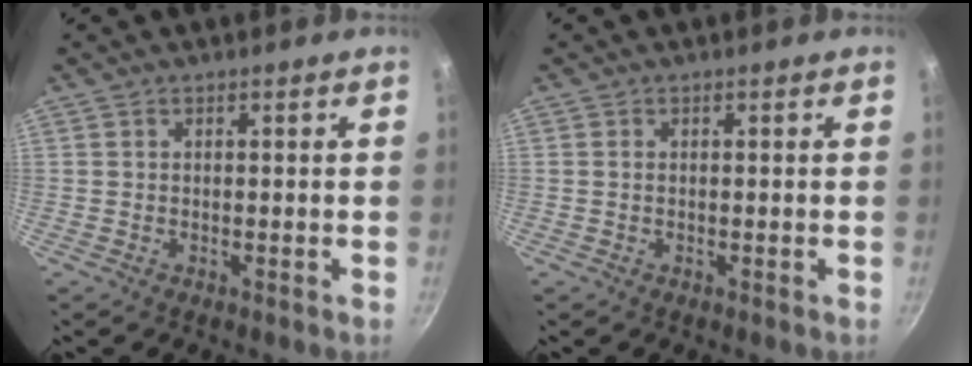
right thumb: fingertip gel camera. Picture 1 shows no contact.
{"total": 0.5, "force": [0.1, 0.3, 0.4], "torque": [-0.007, 0.002, 0.000]}